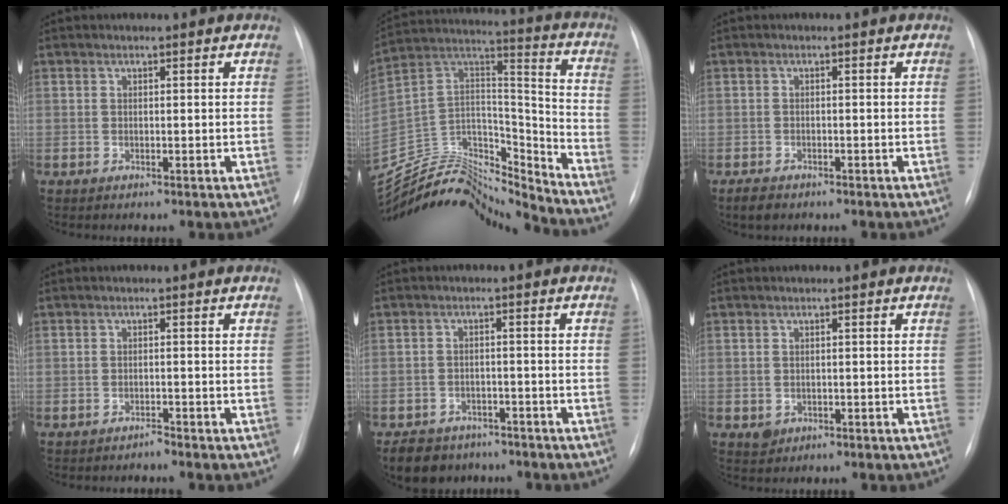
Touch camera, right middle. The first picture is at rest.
{"total": 21.6, "force": [-20.9, 3.1, 4.4], "torque": [-0.080, 0.052, -0.354]}
{"total": 2.3, "force": [-1.7, 1.1, 1.0], "torque": [-0.022, -0.002, -0.022]}
{"total": 0.9, "force": [-0.8, -0.1, -0.2], "torque": [0.004, -0.005, -0.011]}
{"total": 6.8, "force": [-5.3, 4.1, 1.1], "torque": [-0.017, 0.005, -0.080]}
{"total": 1.6, "force": [-0.5, 1.4, 0.5], "torque": [-0.006, 0.002, -0.001]}